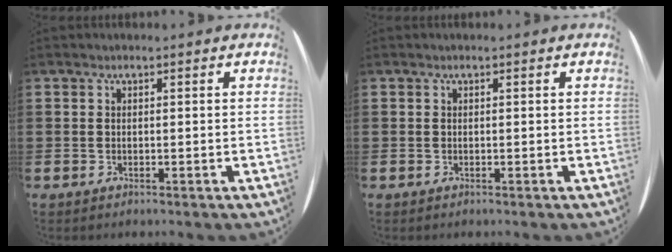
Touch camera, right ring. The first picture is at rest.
{"total": 0.0}